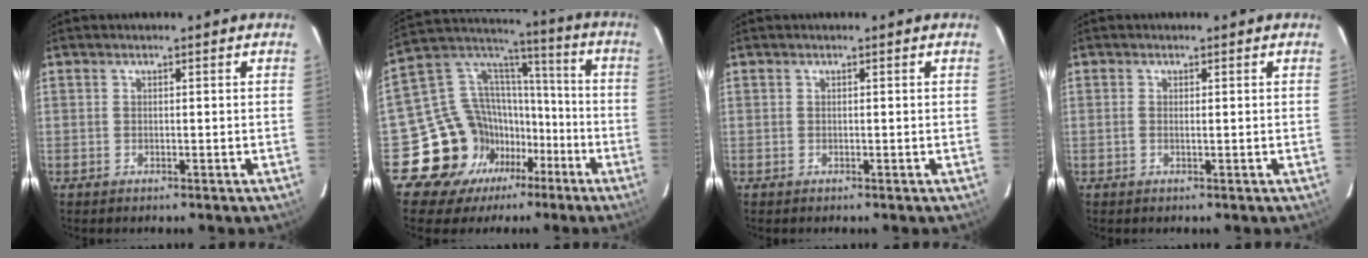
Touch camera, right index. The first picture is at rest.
{"total": 16.6, "force": [-9.7, 13.0, 3.2], "torque": [-0.084, 0.075, -0.157]}
{"total": 0.0}
{"total": 0.6, "force": [0.1, 0.1, 0.6], "torque": [-0.017, 0.000, -0.001]}